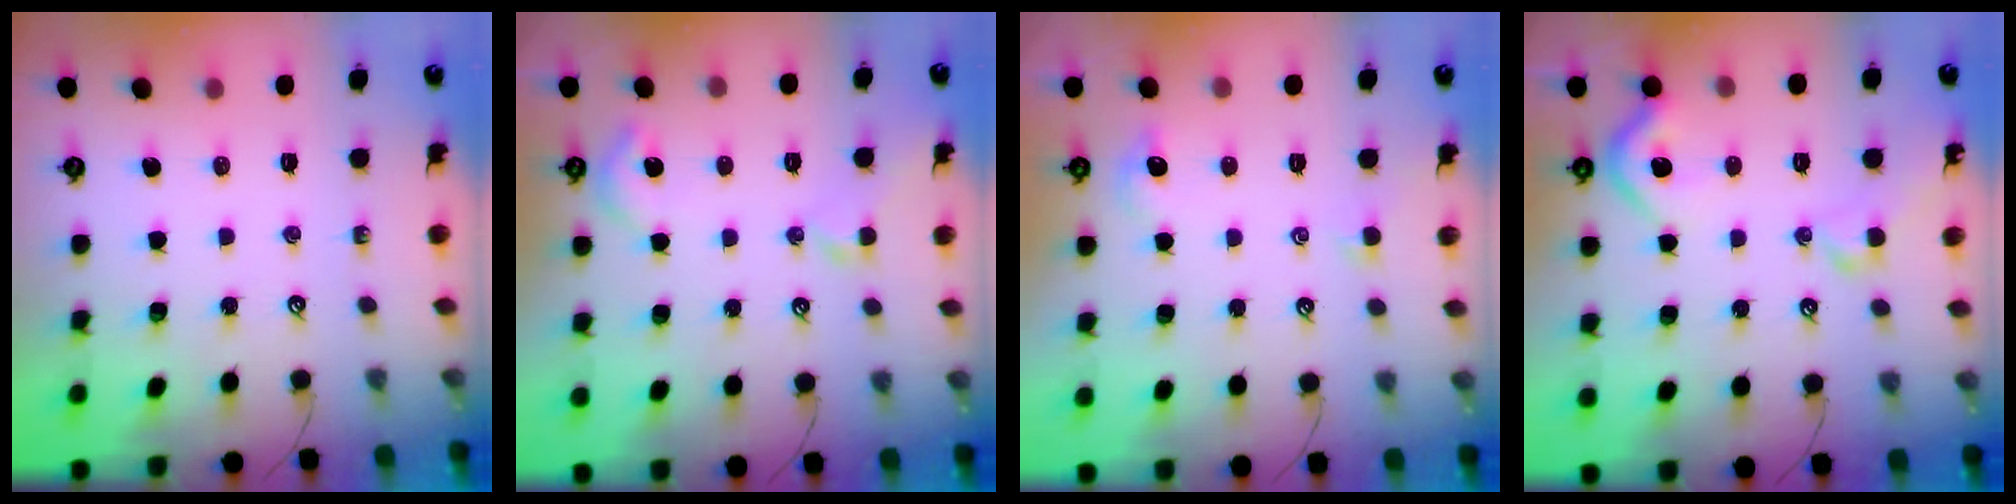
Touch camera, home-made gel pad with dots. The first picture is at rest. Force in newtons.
{"total": 5.1, "press": 5.0, "slide": 0.9}
{"total": 1.5, "press": 1.3, "slide": 0.6}
{"total": 8.2, "press": 8.1, "slide": 1.3}